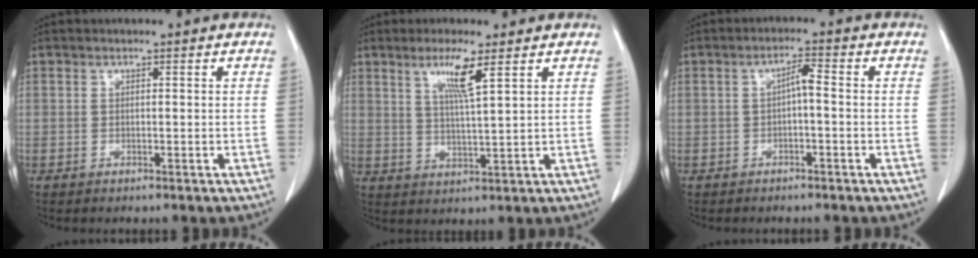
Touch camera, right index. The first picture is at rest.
{"total": 5.9, "force": [3.2, -0.3, 5.0], "torque": [-0.095, -0.006, 0.059]}
{"total": 2.6, "force": [-0.3, 0.5, 2.6], "torque": [-0.045, 0.010, -0.005]}